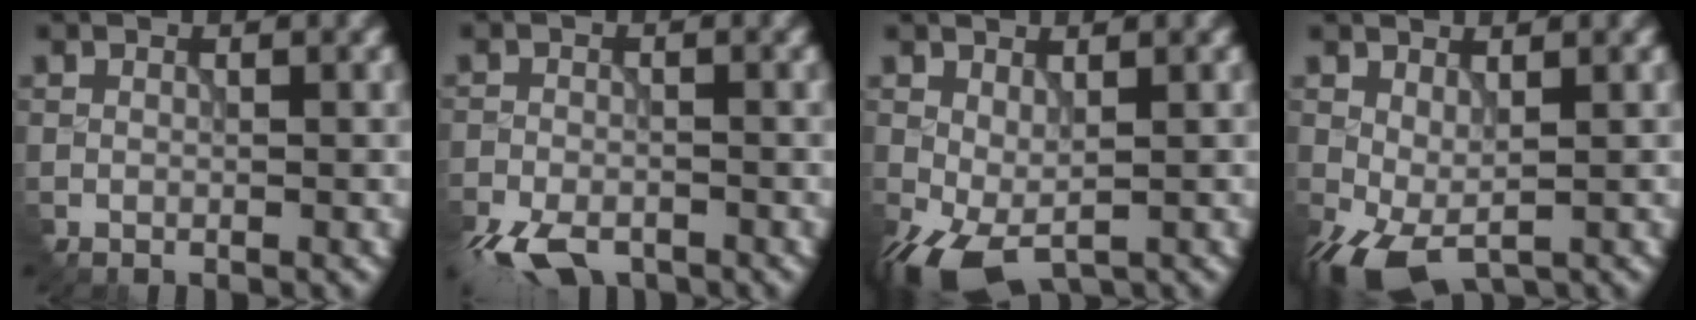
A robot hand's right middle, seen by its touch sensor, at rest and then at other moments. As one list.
[{"total": 5.7, "force": [-4.2, 2.2, 3.0], "torque": [-0.059, -0.021, -0.084]}, {"total": 4.1, "force": [-1.7, 2.0, 3.2], "torque": [-0.080, -0.003, -0.031]}, {"total": 3.7, "force": [-1.4, 1.7, 3.0], "torque": [-0.074, -0.001, -0.028]}]